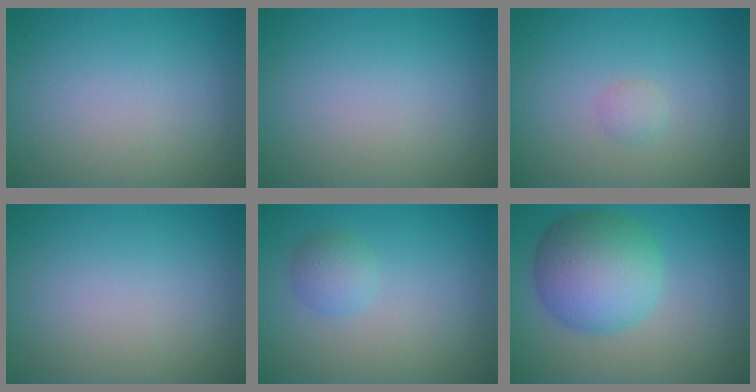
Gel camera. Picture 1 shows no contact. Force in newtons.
{"total": 0.0}
{"total": 0.9, "press": 0.9, "slide": 0.0}
{"total": 0.0}
{"total": 1.7, "press": 1.7, "slide": 0.2}
{"total": 7.7, "press": 7.7, "slide": 0.1}